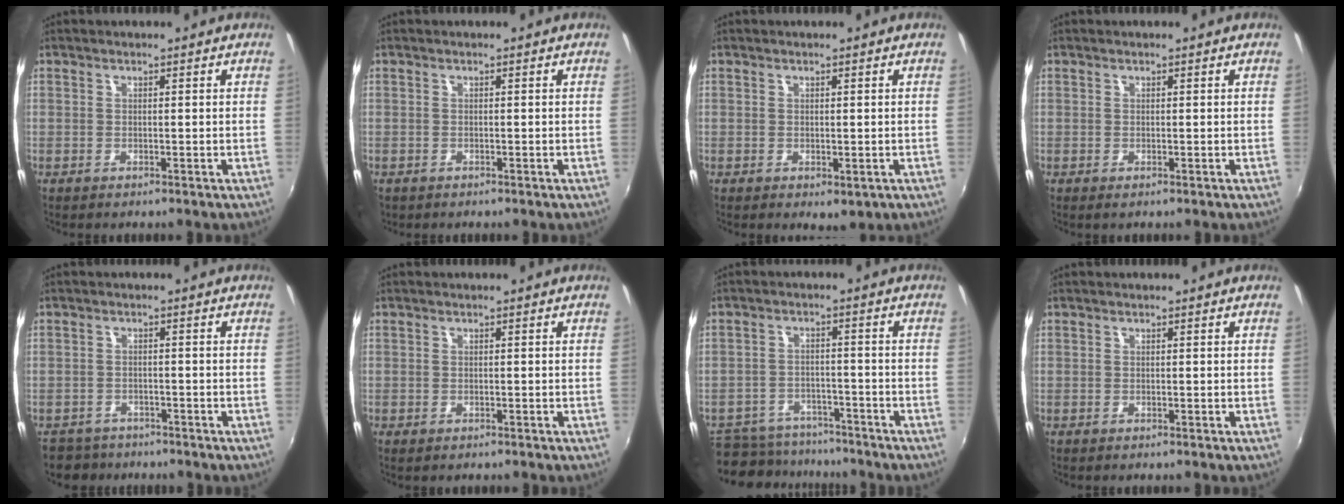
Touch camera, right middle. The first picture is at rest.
{"total": 0.8, "force": [-0.5, 0.5, 0.2], "torque": [-0.007, -0.003, -0.009]}
{"total": 1.7, "force": [0.0, 1.1, 1.2], "torque": [-0.017, -0.006, 0.003]}
{"total": 0.0}
{"total": 4.4, "force": [-3.6, 2.5, 0.1], "torque": [-0.017, 0.005, -0.064]}
{"total": 0.5, "force": [-0.3, 0.3, 0.2], "torque": [-0.005, -0.004, -0.007]}
{"total": 10.7, "force": [-8.9, 5.6, 2.4], "torque": [-0.073, 0.011, -0.128]}
{"total": 0.0}